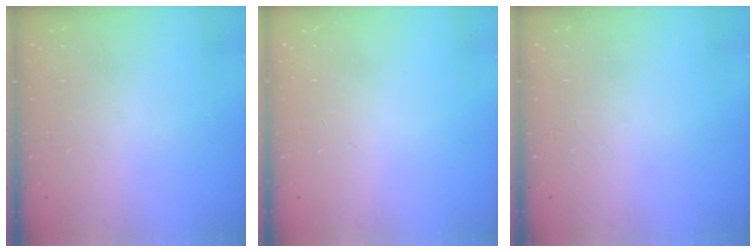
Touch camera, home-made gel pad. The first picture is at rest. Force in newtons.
{"total": 0.0}
{"total": 0.0}